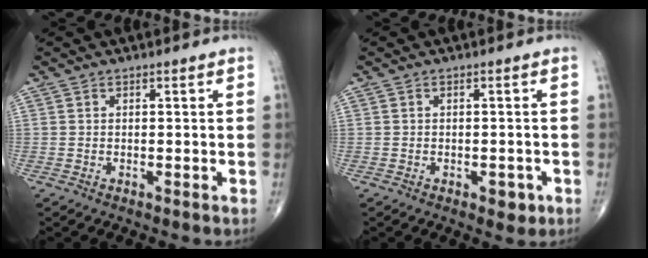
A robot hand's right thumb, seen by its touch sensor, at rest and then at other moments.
{"total": 2.6, "force": [-1.1, 1.5, 1.9], "torque": [-0.014, 0.004, -0.011]}